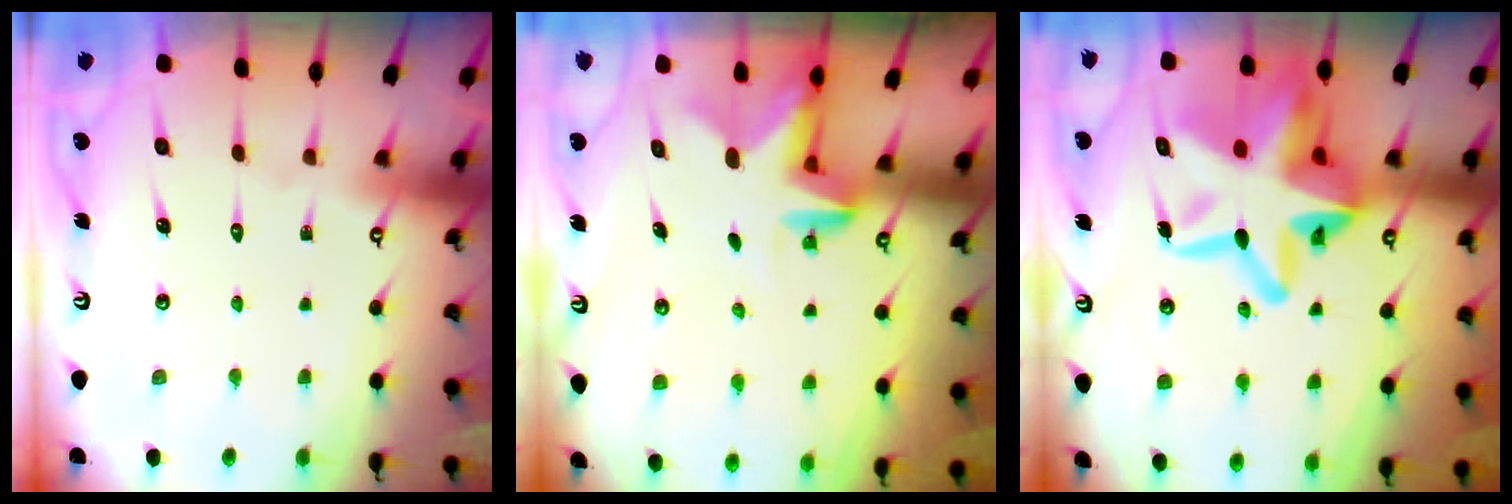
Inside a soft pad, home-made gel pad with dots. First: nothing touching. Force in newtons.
{"total": 2.7, "press": 2.7, "slide": 0.5}
{"total": 22.3, "press": 21.9, "slide": 4.1}